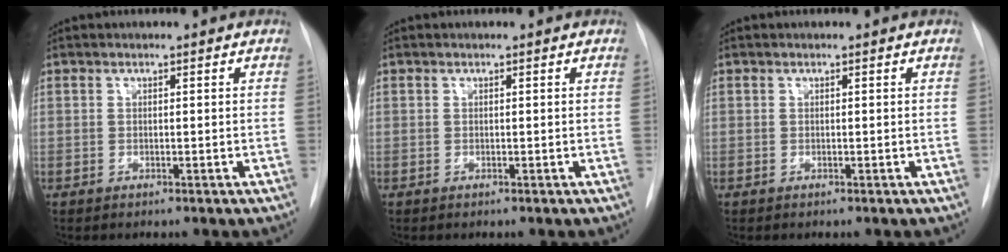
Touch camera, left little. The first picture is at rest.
{"total": 0.0}
{"total": 0.0}